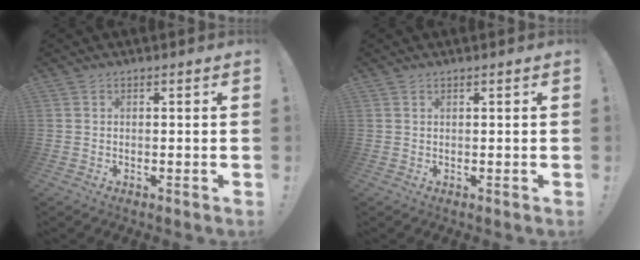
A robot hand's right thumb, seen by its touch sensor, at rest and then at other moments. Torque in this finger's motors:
{"motor_torque": [-0.08, -0.08, 0.14, -0.05, 0.04]}